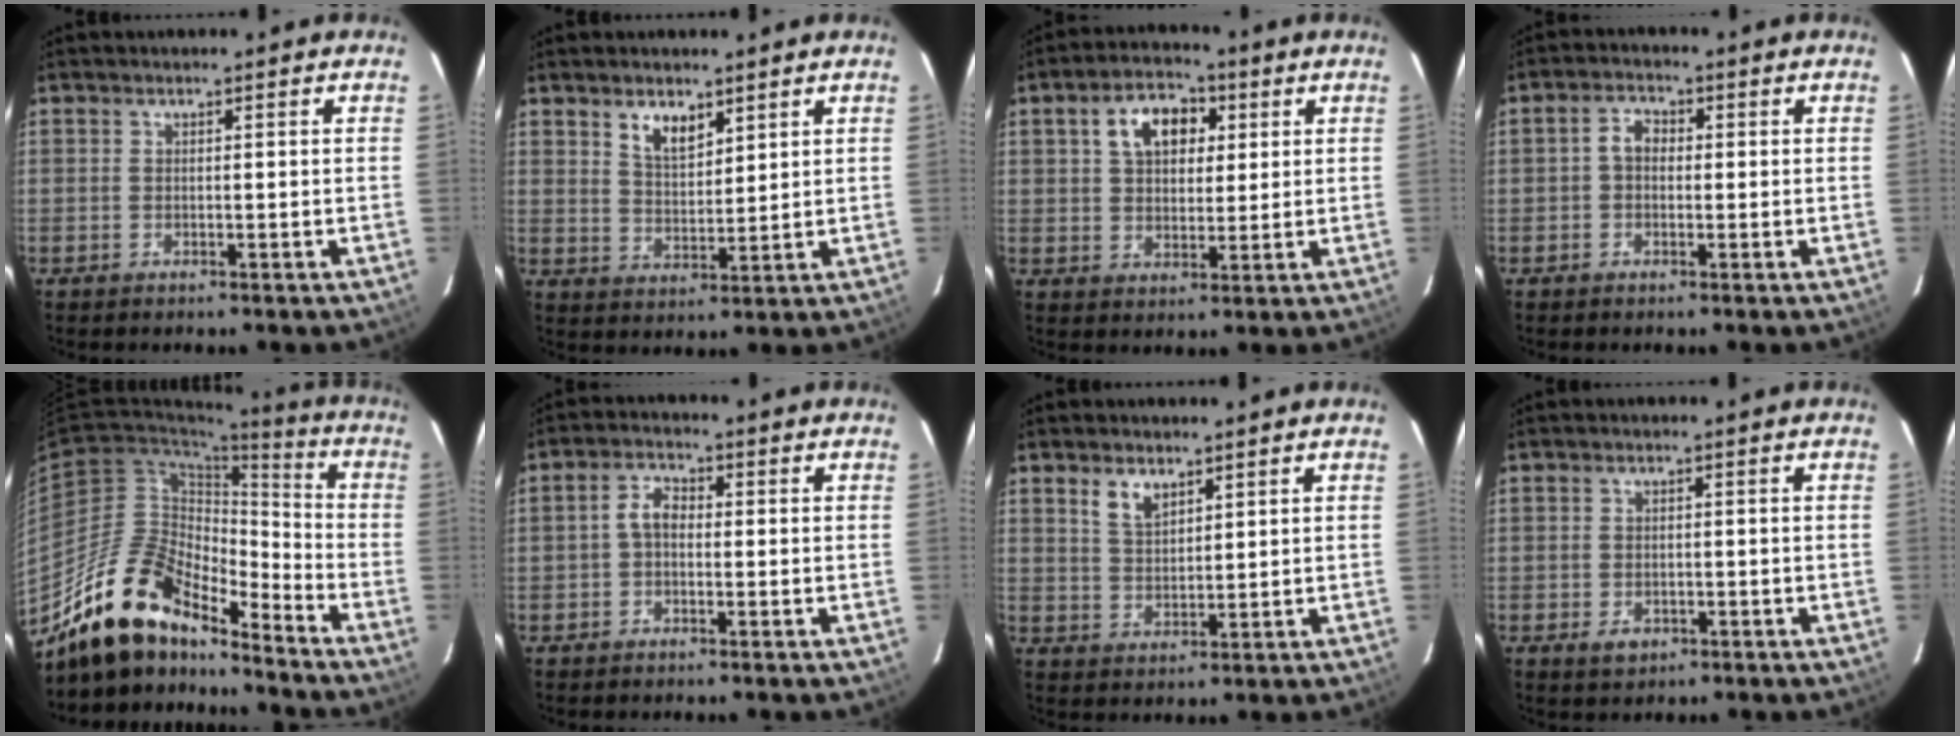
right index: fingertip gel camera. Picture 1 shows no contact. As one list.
[{"total": 5.5, "force": [3.5, 2.6, 3.3], "torque": [-0.058, 0.001, 0.067]}, {"total": 9.1, "force": [3.2, 5.9, 6.1], "torque": [-0.105, 0.031, 0.054]}, {"total": 2.9, "force": [-0.2, 2.3, 1.8], "torque": [-0.034, 0.012, -0.006]}, {"total": 17.7, "force": [-14.8, 5.9, 7.7], "torque": [-0.141, 0.012, -0.269]}, {"total": 3.1, "force": [-0.5, 2.1, 2.2], "torque": [-0.043, 0.013, -0.011]}, {"total": 4.2, "force": [2.7, 2.1, 2.5], "torque": [-0.046, 0.002, 0.054]}, {"total": 2.8, "force": [-1.3, 2.1, 1.4], "torque": [-0.028, -0.003, -0.014]}]